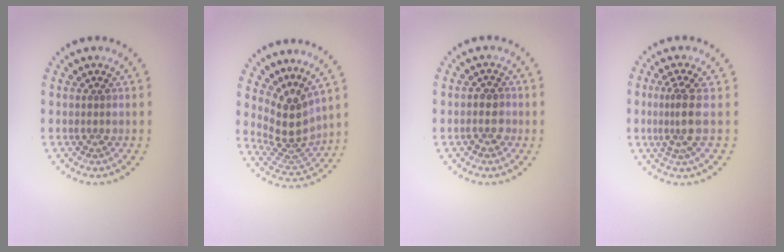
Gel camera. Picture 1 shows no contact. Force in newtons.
{"total": 3.8, "press": 2.7, "slide": 2.7}
{"total": 1.9, "press": 1.8, "slide": 0.6}
{"total": 2.6, "press": 1.9, "slide": 1.8}